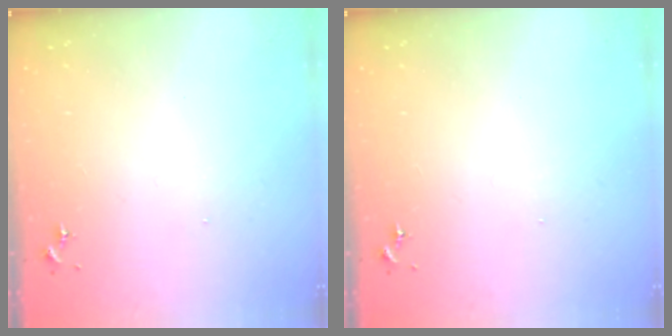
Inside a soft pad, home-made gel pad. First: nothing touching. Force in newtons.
{"total": 0.0}